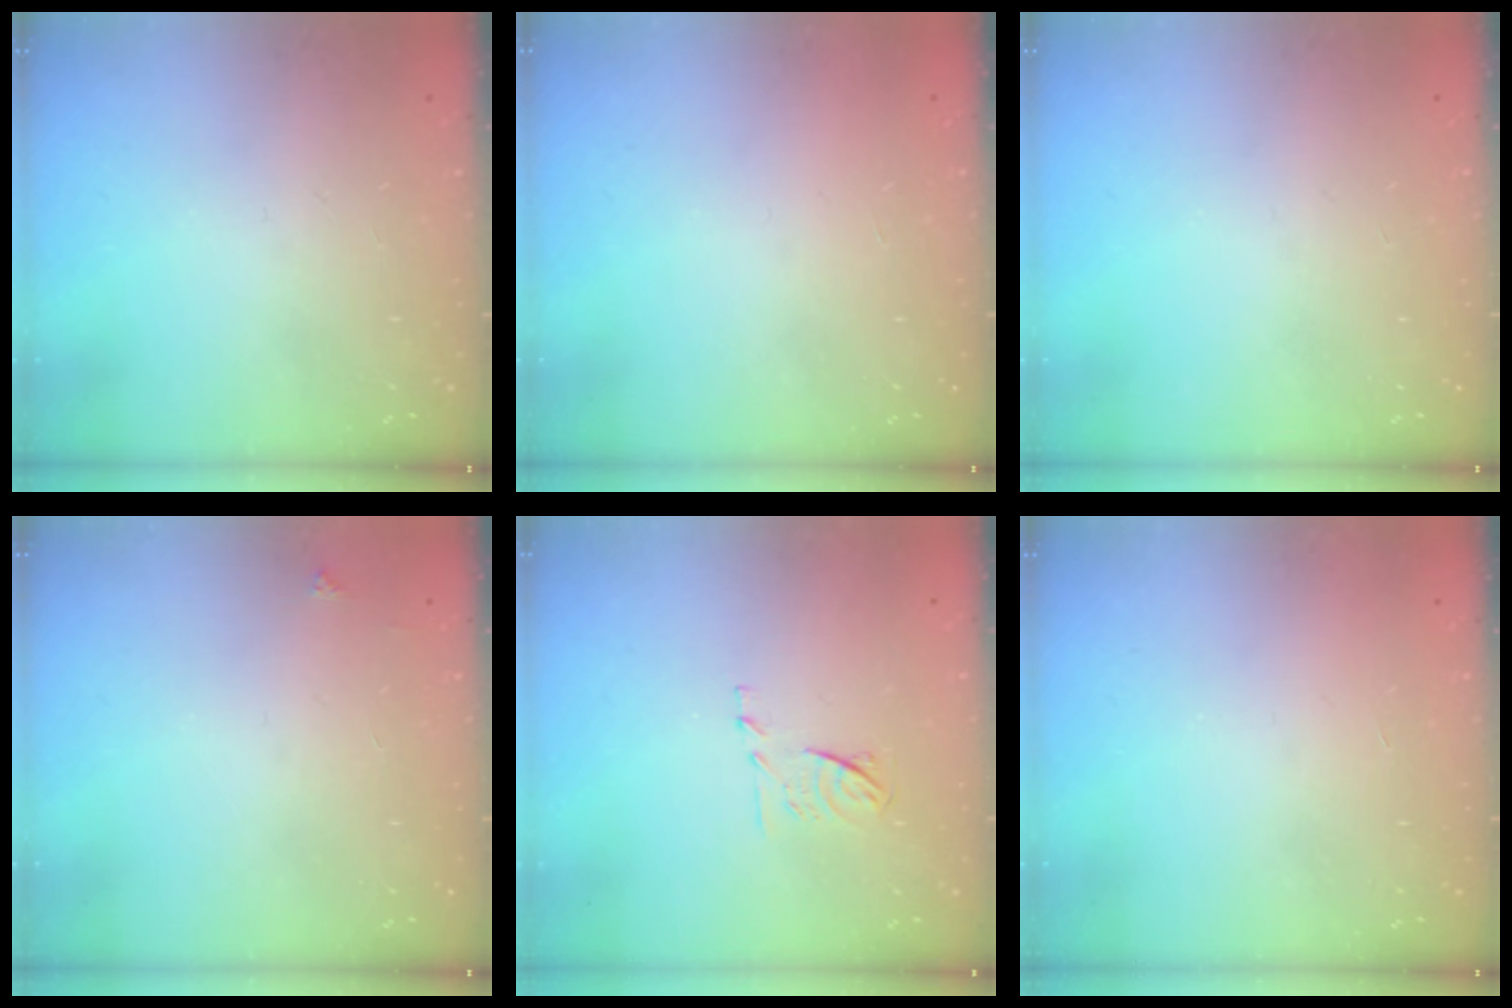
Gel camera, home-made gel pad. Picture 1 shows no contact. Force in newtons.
{"total": 1.6, "press": 1.6, "slide": 0.1}
{"total": 0.0}
{"total": 2.1, "press": 2.1, "slide": 0.3}
{"total": 6.6, "press": 6.6, "slide": 0.9}
{"total": 1.5, "press": 1.5, "slide": 0.1}